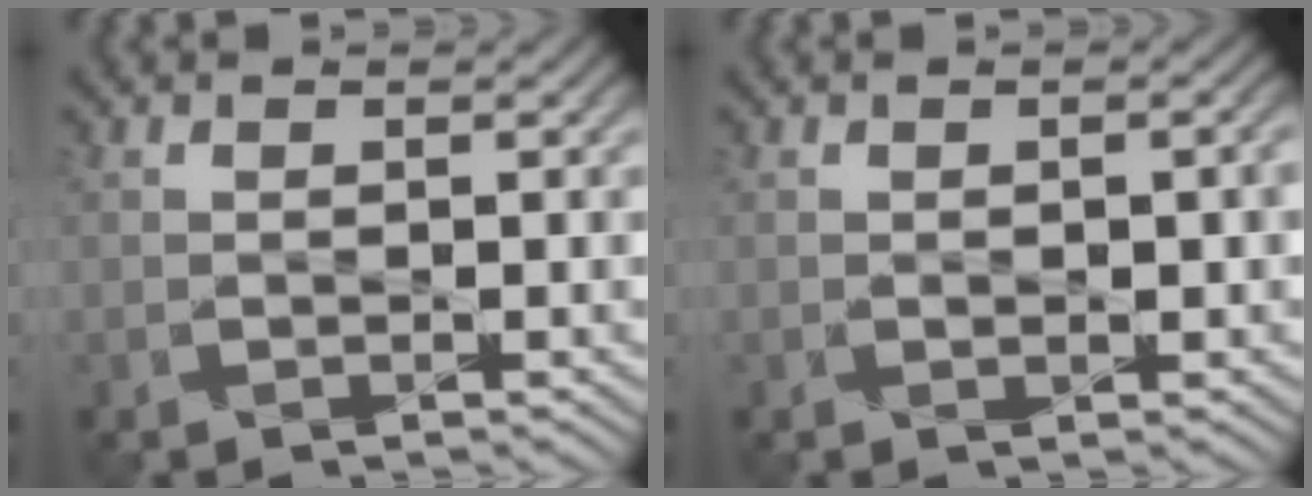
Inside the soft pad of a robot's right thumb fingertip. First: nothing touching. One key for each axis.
{"total": 2.2, "fx": -0.1, "fy": 1.0, "fz": 1.9, "tx": -0.028, "ty": -0.004, "tz": 0.001}